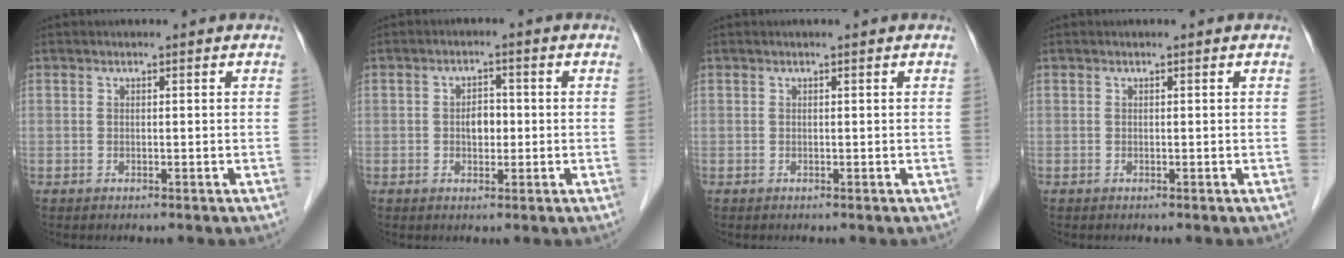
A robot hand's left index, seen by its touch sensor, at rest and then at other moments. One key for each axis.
{"total": 2.9, "fx": -0.4, "fy": 1.9, "fz": 2.2, "tx": -0.037, "ty": 0.007, "tz": -0.006}
{"total": 0.0}
{"total": 0.0}